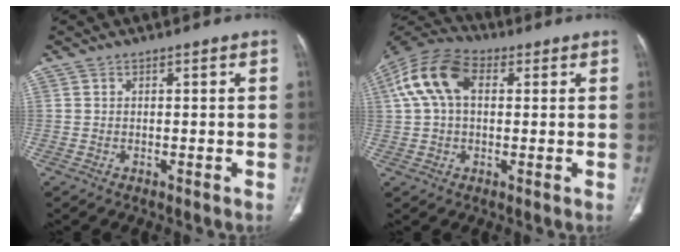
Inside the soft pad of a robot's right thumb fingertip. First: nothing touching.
{"total": 12.6, "force": [2.9, 7.9, 9.3], "torque": [-0.187, 0.034, 0.047]}